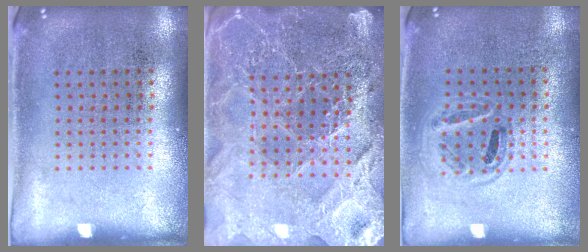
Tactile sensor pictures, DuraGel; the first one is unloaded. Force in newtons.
{"total": 4.6, "press": 4.2, "slide": 1.8}
{"total": 1.0, "press": 0.9, "slide": 0.4}